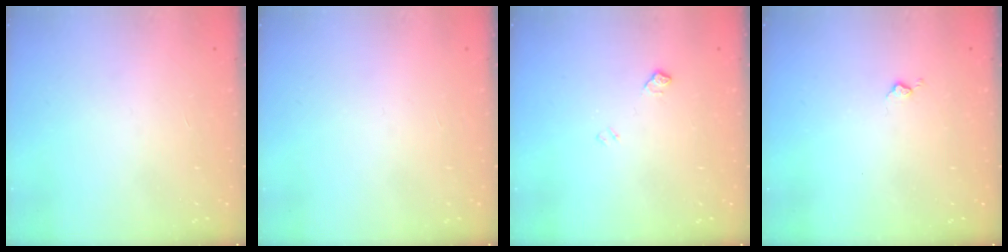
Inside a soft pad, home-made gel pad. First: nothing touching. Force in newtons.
{"total": 0.0}
{"total": 5.6, "press": 5.6, "slide": 0.8}
{"total": 3.3, "press": 3.2, "slide": 0.5}